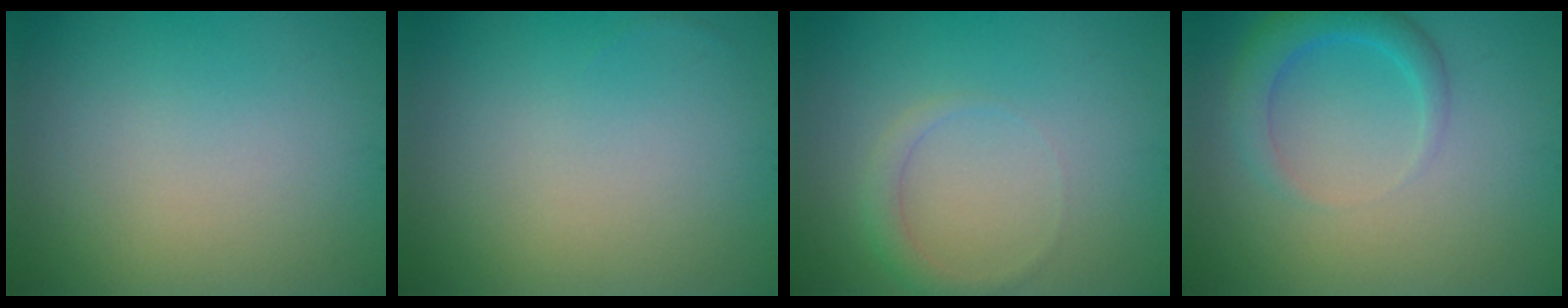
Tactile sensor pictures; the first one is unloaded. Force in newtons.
{"total": 0.0}
{"total": 1.5, "press": 1.5, "slide": 0.1}
{"total": 2.9, "press": 2.9, "slide": 0.2}